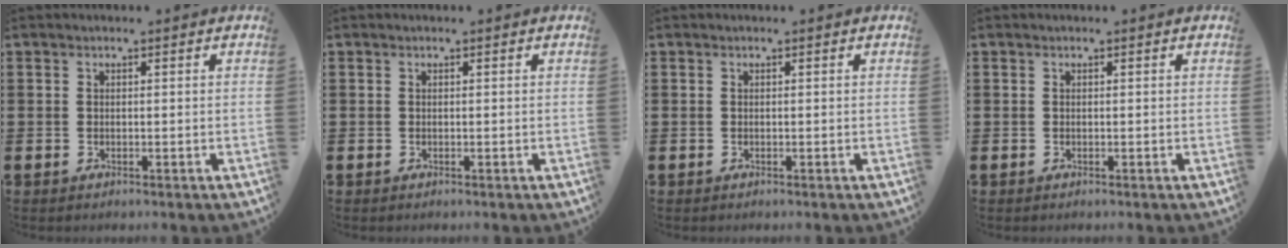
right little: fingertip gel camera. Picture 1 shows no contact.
{"total": 0.0}
{"total": 0.0}
{"total": 0.0}